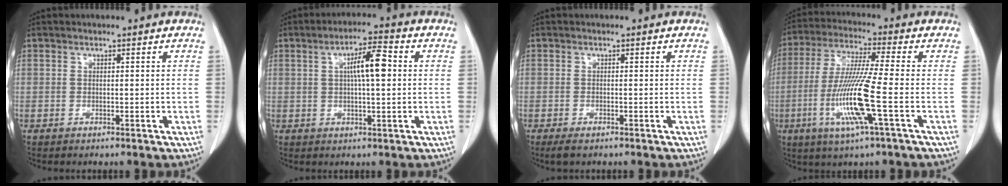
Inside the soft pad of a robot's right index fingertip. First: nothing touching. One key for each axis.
{"total": 6.9, "fx": 1.2, "fy": 1.3, "fz": 6.6, "tx": -0.111, "ty": 0.014, "tz": 0.021}
{"total": 1.6, "fx": -1.0, "fy": 0.5, "fz": 1.1, "tx": -0.020, "ty": -0.004, "tz": -0.013}
{"total": 12.4, "fx": -3.4, "fy": -0.5, "fz": 11.9, "tx": -0.249, "ty": -0.017, "tz": -0.074}